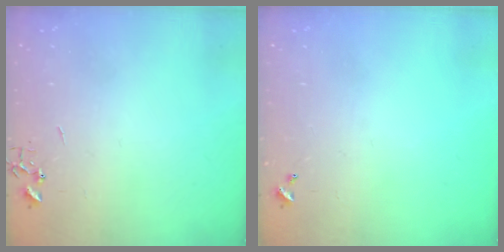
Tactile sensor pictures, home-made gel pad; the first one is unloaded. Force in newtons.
{"total": 0.0}